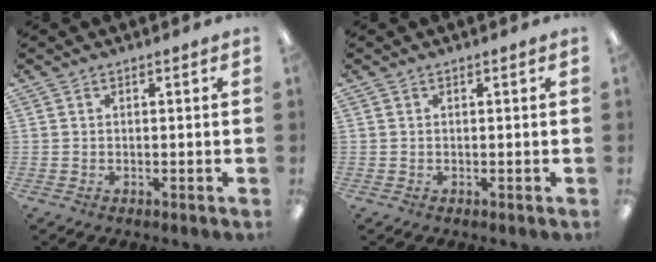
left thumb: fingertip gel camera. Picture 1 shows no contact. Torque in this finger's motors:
{"motor_torque": [0.00, 0.01, 0.02, -0.02, 0.00]}